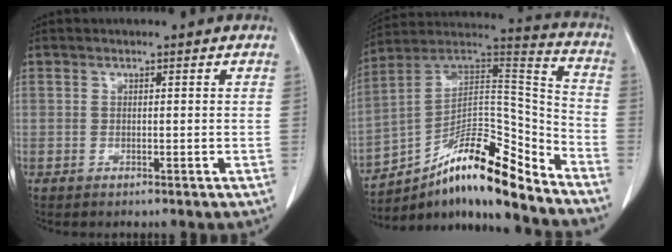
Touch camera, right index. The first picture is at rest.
{"total": 19.0, "force": [-13.5, 3.1, 13.0], "torque": [-0.218, 0.035, -0.230]}